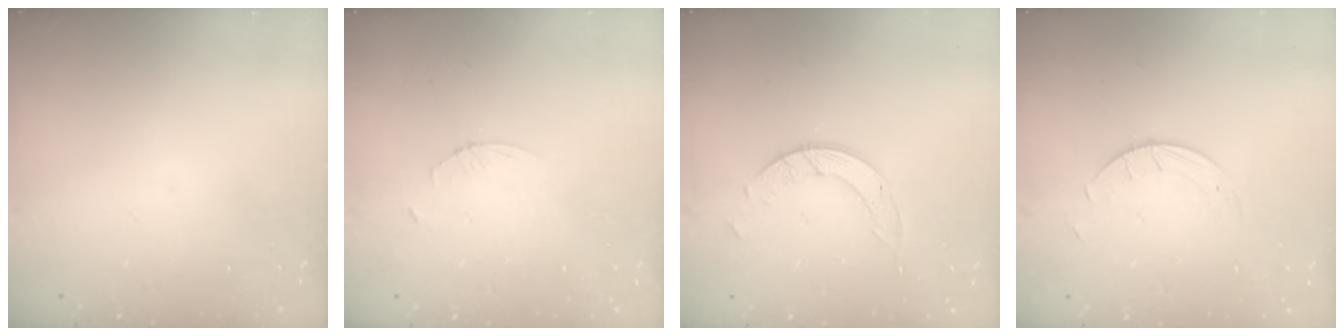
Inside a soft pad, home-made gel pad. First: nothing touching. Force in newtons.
{"total": 2.3, "press": 2.3, "slide": 0.3}
{"total": 5.9, "press": 5.9, "slide": 0.5}
{"total": 2.7, "press": 2.7, "slide": 0.3}